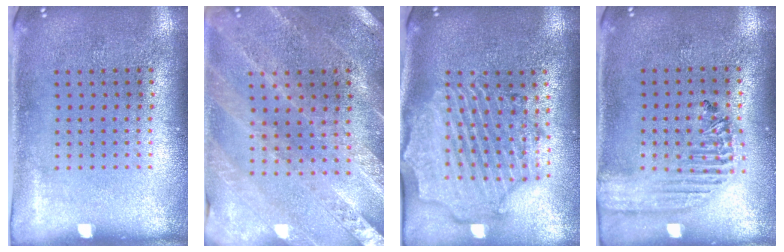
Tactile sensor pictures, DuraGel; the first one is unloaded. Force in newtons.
{"total": 1.0, "press": 1.0, "slide": 0.3}
{"total": 2.6, "press": 2.4, "slide": 1.1}
{"total": 1.8, "press": 1.7, "slide": 0.6}